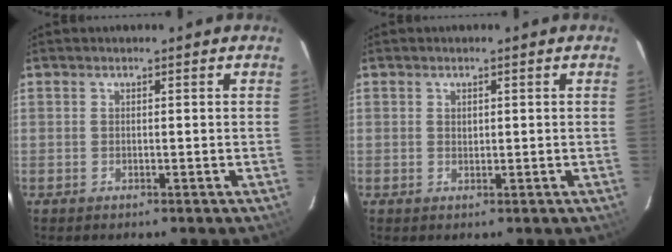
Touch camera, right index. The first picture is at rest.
{"total": 1.0, "force": [0.3, 0.8, 0.5], "torque": [-0.007, 0.003, 0.006]}